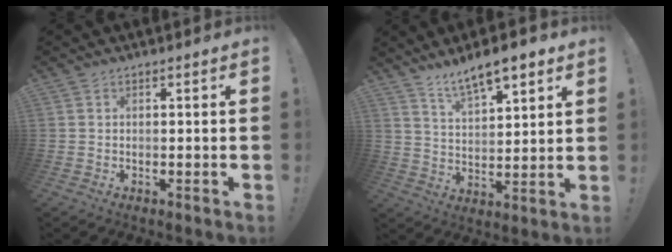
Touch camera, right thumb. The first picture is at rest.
{"total": 10.9, "force": [8.2, 3.6, 6.2], "torque": [-0.101, -0.046, 0.145]}